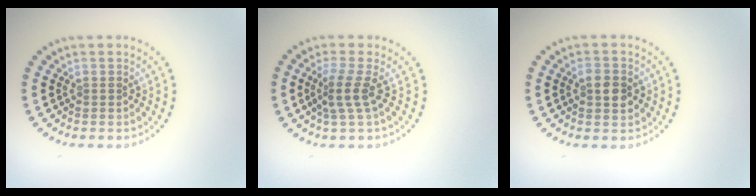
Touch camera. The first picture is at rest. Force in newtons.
{"total": 2.4, "press": 1.7, "slide": 1.6}
{"total": 2.2, "press": 2.2, "slide": 0.2}